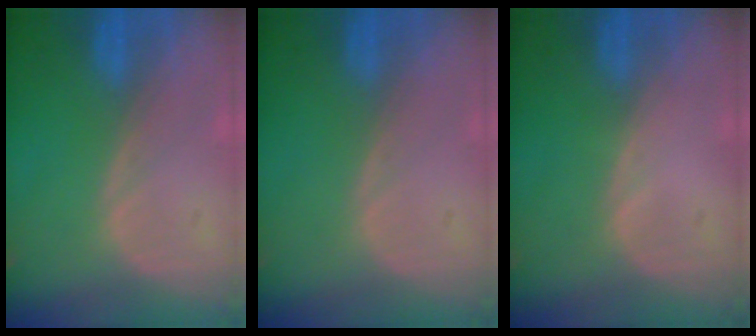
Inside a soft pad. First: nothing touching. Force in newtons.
{"total": 0.0}
{"total": 0.0}